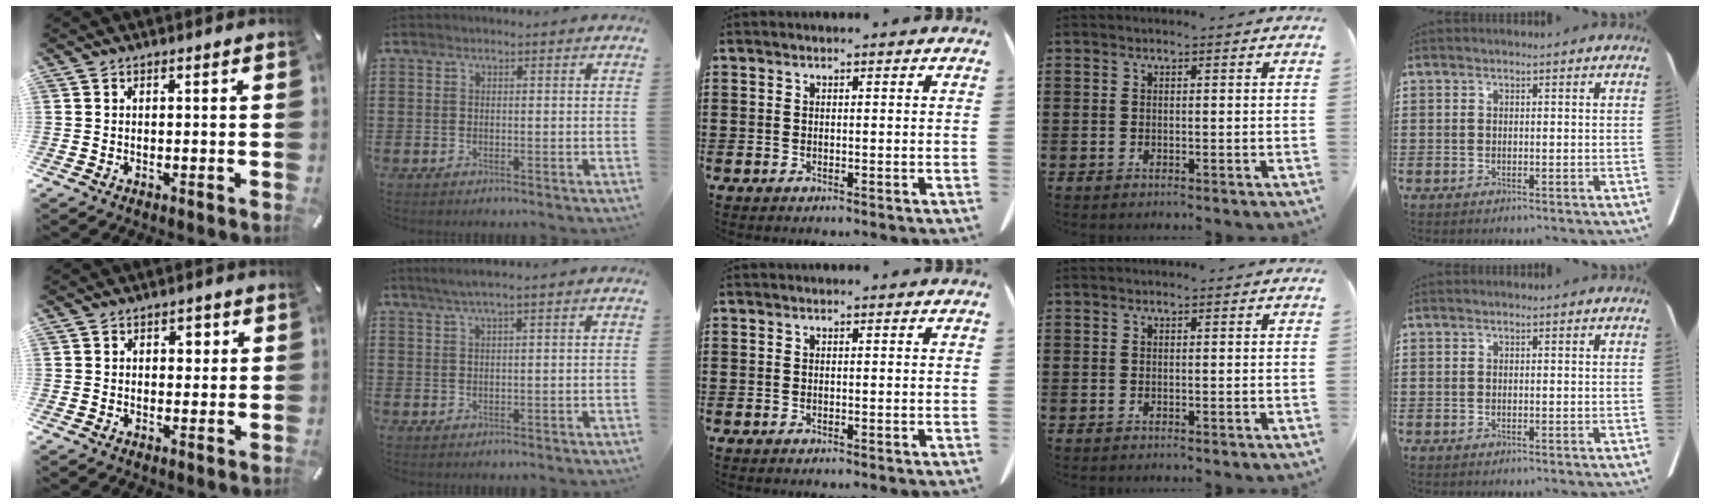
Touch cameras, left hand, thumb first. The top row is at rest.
{"thumb": {"total": 2.3, "force": [0.6, 1.8, 1.2], "torque": [-0.003, -0.002, 0.001]}, "index": {"total": 2.0, "force": [1.0, -0.2, 1.6], "torque": [-0.031, -0.001, 0.018]}}